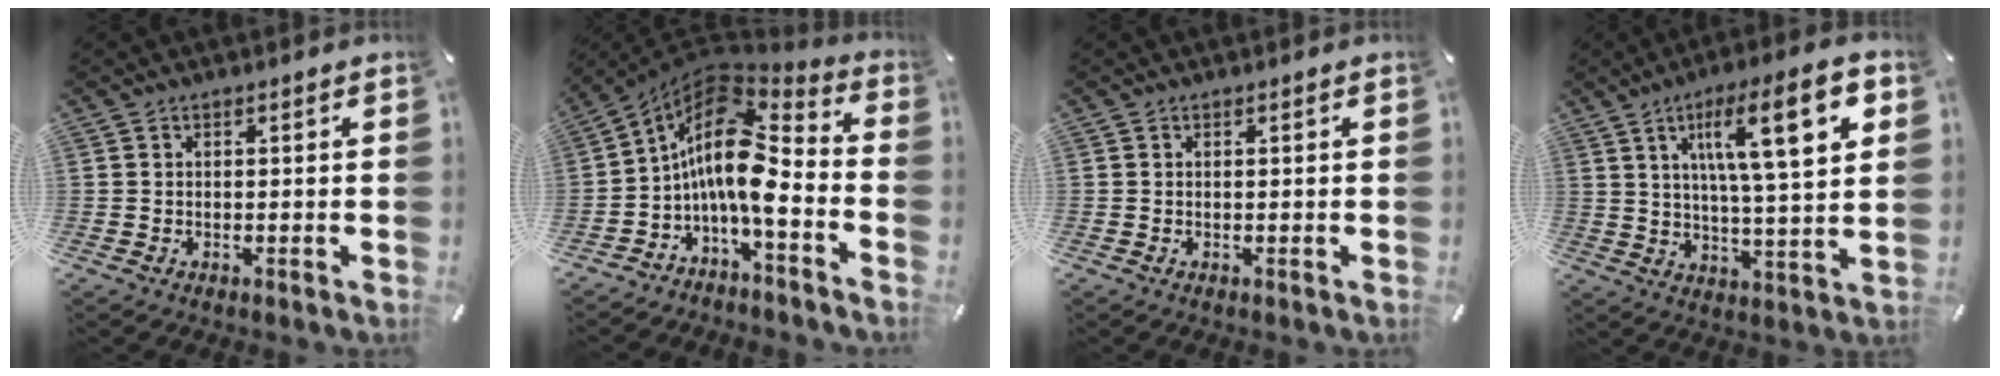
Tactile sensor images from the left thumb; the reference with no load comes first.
{"total": 15.3, "force": [-0.7, 7.3, 13.4], "torque": [-0.261, -0.019, -0.019]}
{"total": 0.0}
{"total": 17.6, "force": [7.2, 4.2, 15.5], "torque": [-0.246, -0.015, 0.104]}